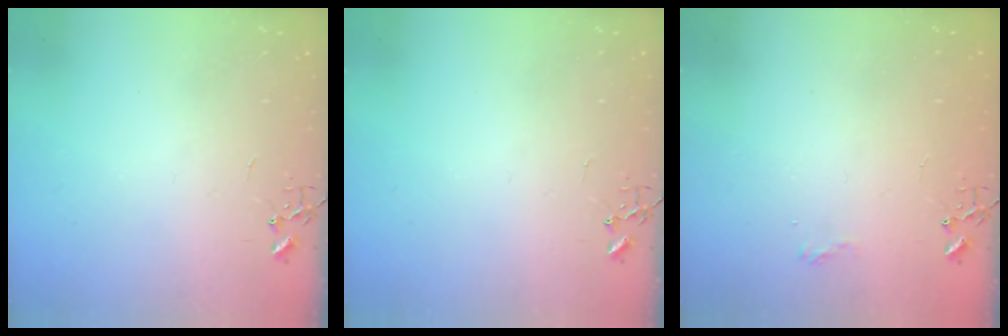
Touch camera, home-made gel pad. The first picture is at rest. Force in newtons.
{"total": 0.0}
{"total": 5.9, "press": 5.9, "slide": 0.8}